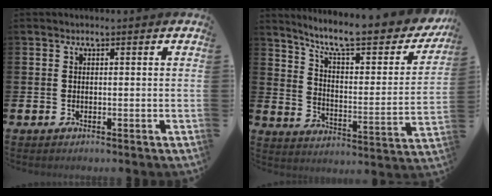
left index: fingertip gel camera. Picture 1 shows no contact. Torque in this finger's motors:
{"motor_torque": [0.24, -1.15, 0.83, 0.21]}